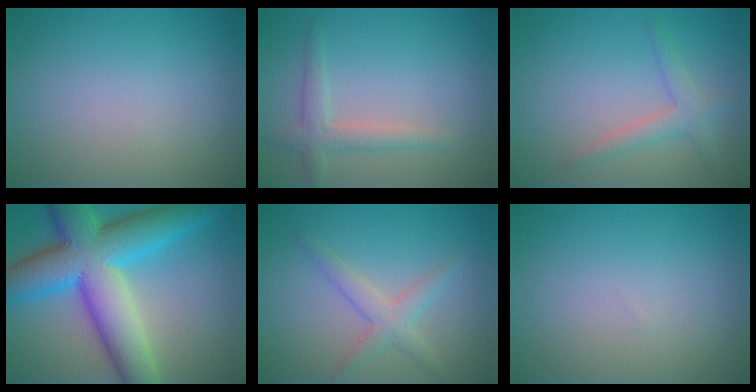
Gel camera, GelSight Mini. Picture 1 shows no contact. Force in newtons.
{"total": 2.3, "press": 2.3, "slide": 0.2}
{"total": 2.1, "press": 2.1, "slide": 0.1}
{"total": 12.8, "press": 12.8, "slide": 0.2}
{"total": 2.5, "press": 2.5, "slide": 0.1}
{"total": 0.0}